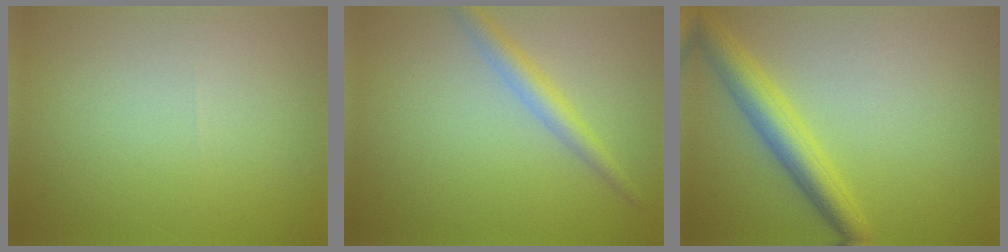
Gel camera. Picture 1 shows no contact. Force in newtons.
{"total": 2.5, "press": 2.5, "slide": 0.0}
{"total": 4.2, "press": 4.2, "slide": 0.2}